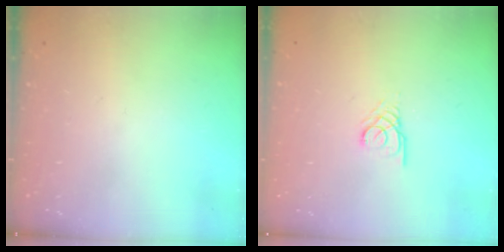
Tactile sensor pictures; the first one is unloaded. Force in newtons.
{"total": 2.5, "press": 2.5, "slide": 0.2}